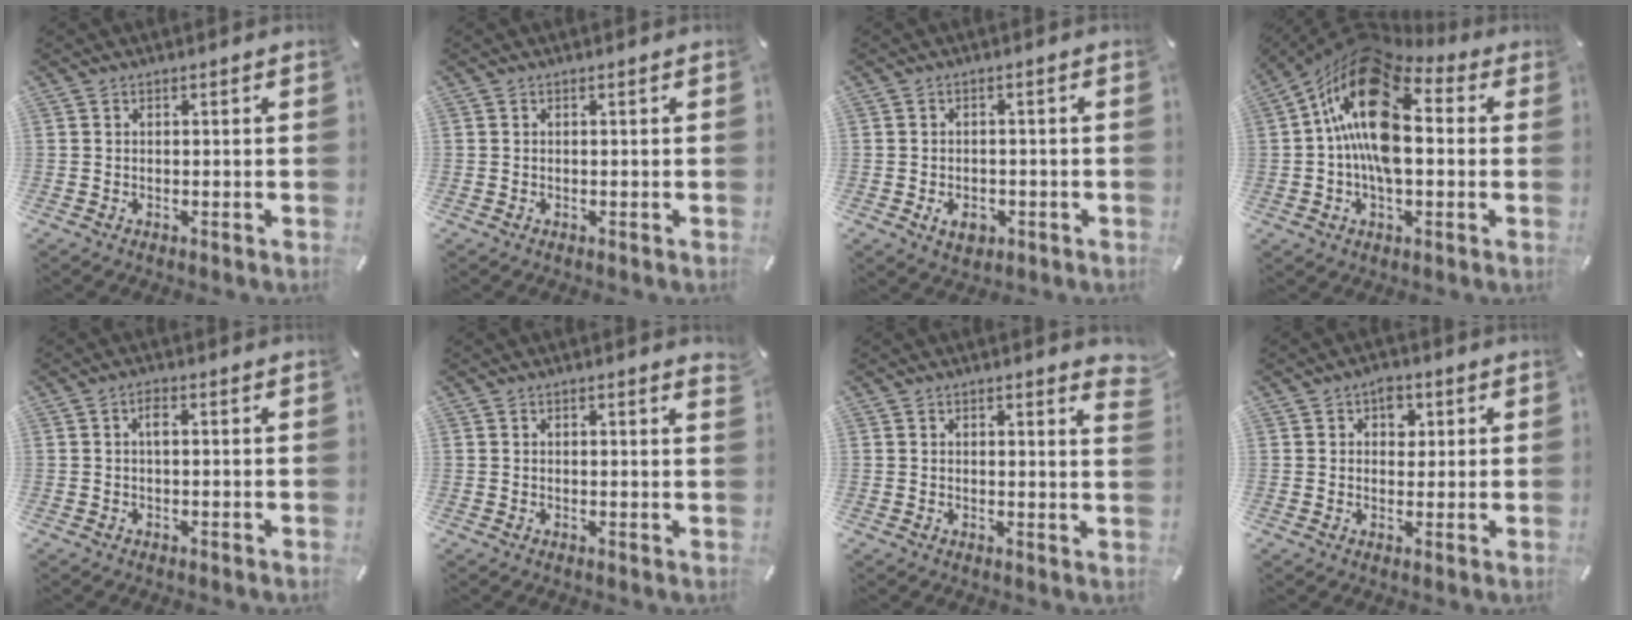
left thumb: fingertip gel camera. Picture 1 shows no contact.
{"total": 0.0}
{"total": 4.2, "force": [-1.5, 3.1, 2.6], "torque": [-0.042, 0.003, -0.028]}
{"total": 20.1, "force": [1.8, 11.6, 16.4], "torque": [-0.301, -0.010, 0.025]}
{"total": 2.0, "force": [0.3, 0.8, 1.9], "torque": [-0.038, 0.007, 0.002]}
{"total": 0.8, "force": [0.7, 0.1, 0.5], "torque": [-0.002, -0.004, 0.010]}
{"total": 2.1, "force": [1.5, 0.5, 1.3], "torque": [-0.013, -0.004, 0.024]}
{"total": 4.4, "force": [1.6, 3.3, 2.3], "torque": [-0.009, -0.007, 0.020]}